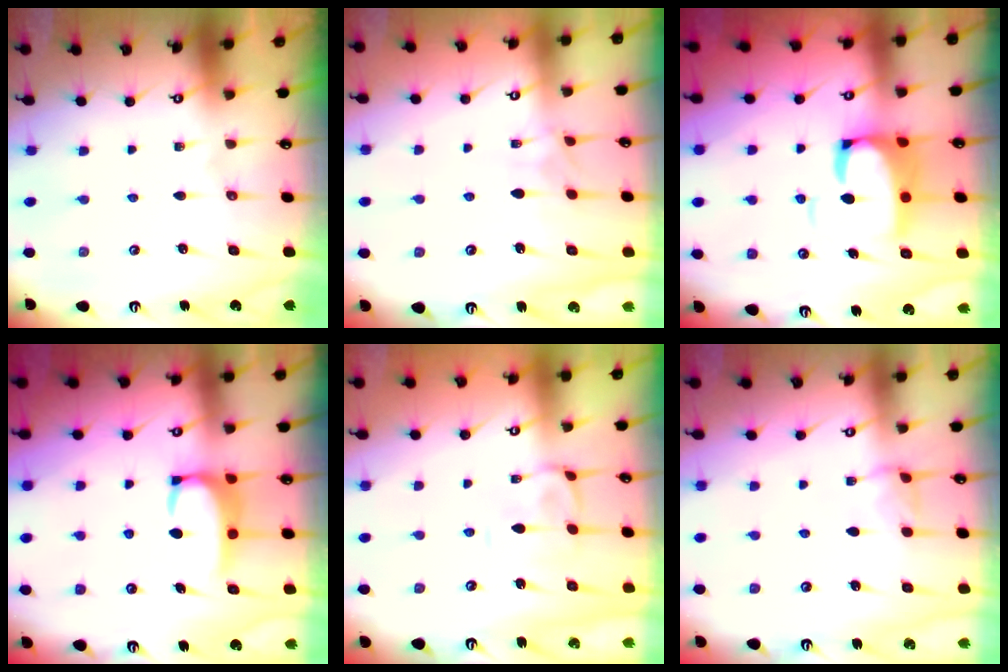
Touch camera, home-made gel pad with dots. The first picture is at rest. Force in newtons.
{"total": 1.6, "press": 1.4, "slide": 0.8}
{"total": 7.9, "press": 7.8, "slide": 1.3}
{"total": 2.9, "press": 2.9, "slide": 0.3}
{"total": 0.9, "press": 0.3, "slide": 0.8}
{"total": 2.7, "press": 2.7, "slide": 0.2}